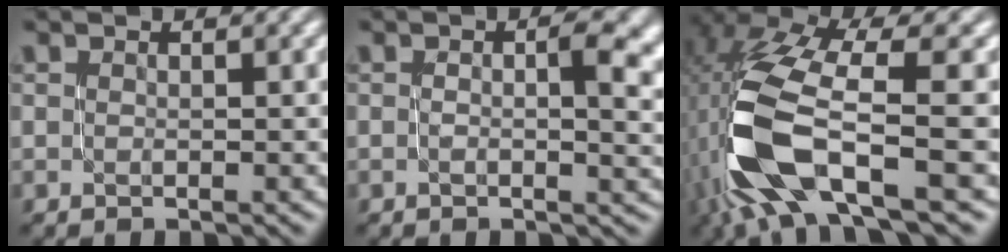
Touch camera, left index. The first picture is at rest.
{"total": 5.4, "force": [0.5, 2.2, 4.9], "torque": [-0.059, 0.004, 0.004]}
{"total": 10.7, "force": [-2.9, 3.7, 9.6], "torque": [-0.212, 0.003, -0.057]}